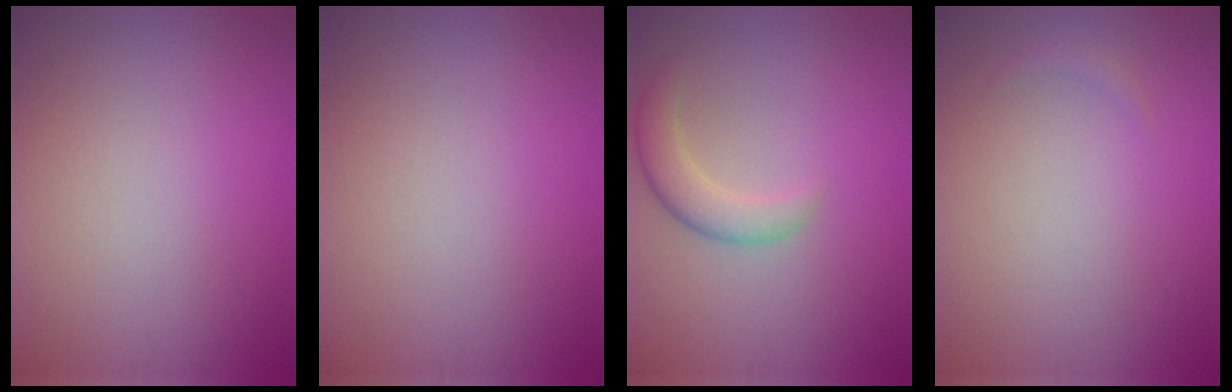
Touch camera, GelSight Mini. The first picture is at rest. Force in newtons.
{"total": 0.0}
{"total": 2.8, "press": 2.7, "slide": 0.3}
{"total": 0.6, "press": 0.6, "slide": 0.0}